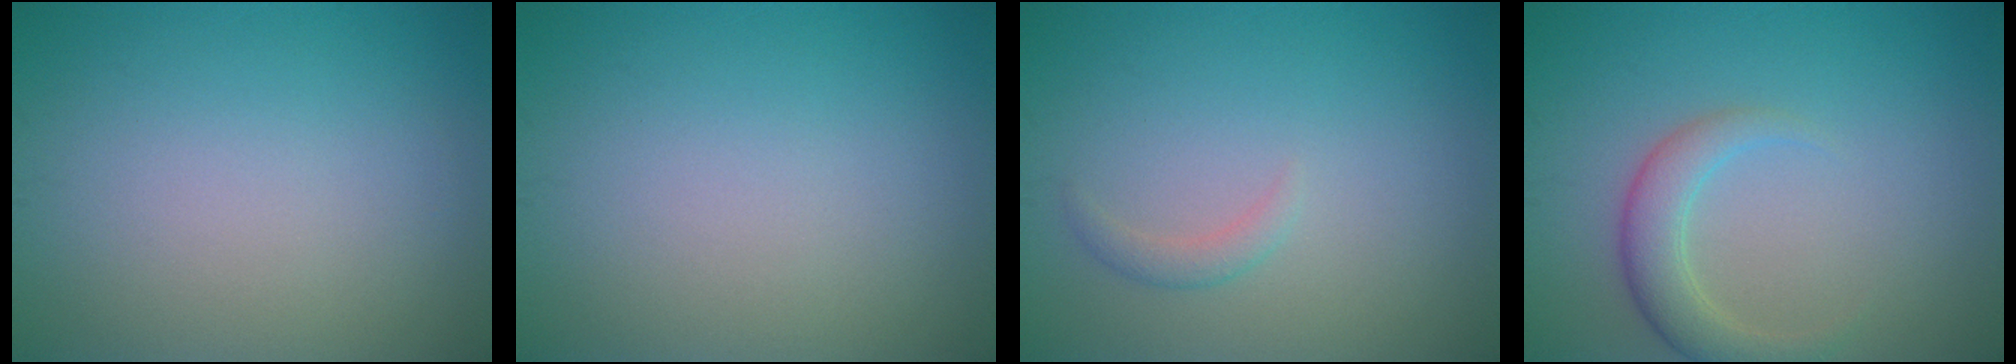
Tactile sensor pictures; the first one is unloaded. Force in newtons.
{"total": 0.0}
{"total": 1.1, "press": 1.1, "slide": 0.1}
{"total": 3.2, "press": 3.1, "slide": 0.2}